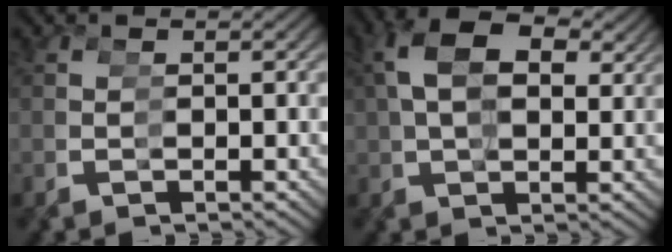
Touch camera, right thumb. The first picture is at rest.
{"total": 4.1, "force": [2.5, 2.3, 2.3], "torque": [-0.045, 0.015, 0.038]}